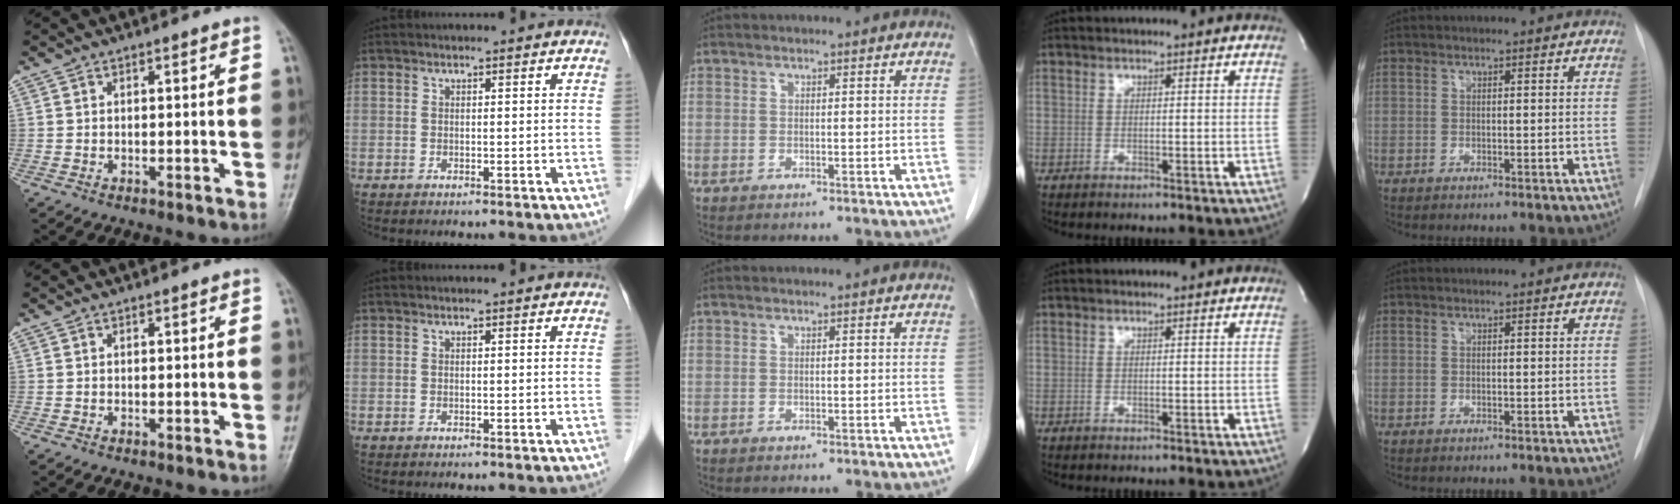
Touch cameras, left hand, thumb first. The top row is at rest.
{}